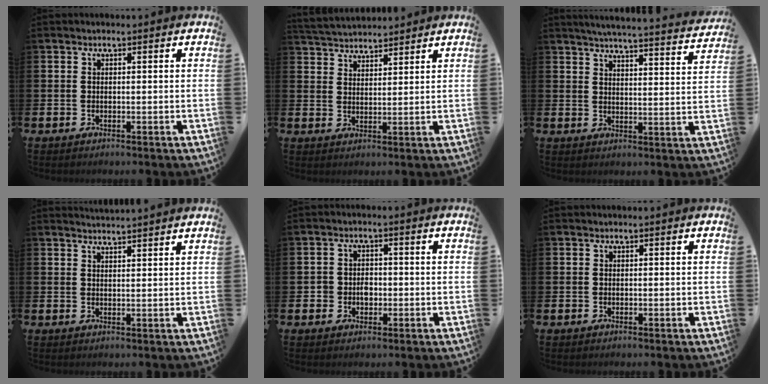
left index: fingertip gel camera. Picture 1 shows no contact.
{"total": 3.9, "force": [3.8, 0.7, 0.0], "torque": [-0.020, -0.015, 0.072]}
{"total": 5.2, "force": [5.0, -0.2, 1.2], "torque": [-0.030, -0.041, 0.084]}
{"total": 2.6, "force": [2.6, -0.4, 0.0], "torque": [-0.004, -0.014, 0.048]}
{"total": 2.4, "force": [-0.6, 2.2, 0.8], "torque": [-0.006, 0.001, -0.020]}
{"total": 0.0}